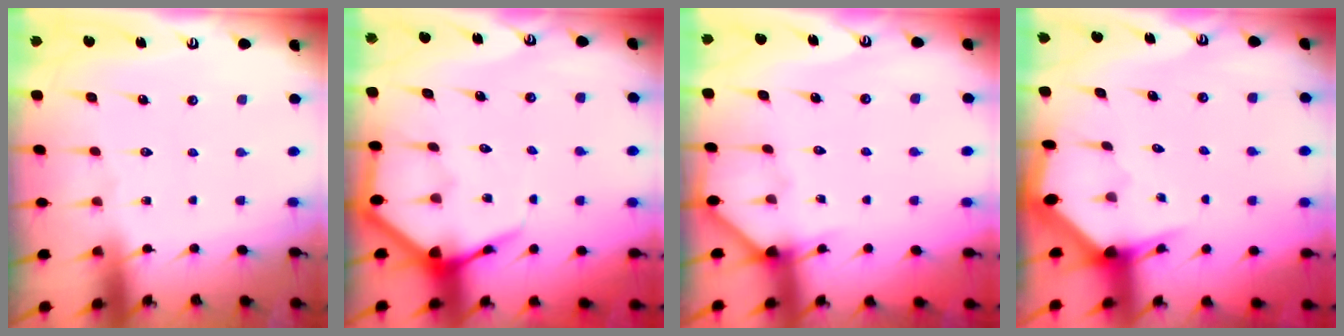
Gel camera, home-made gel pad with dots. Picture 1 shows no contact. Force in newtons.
{"total": 6.9, "press": 6.8, "slide": 0.8}
{"total": 4.2, "press": 4.2, "slide": 0.3}
{"total": 3.2, "press": 3.2, "slide": 0.3}